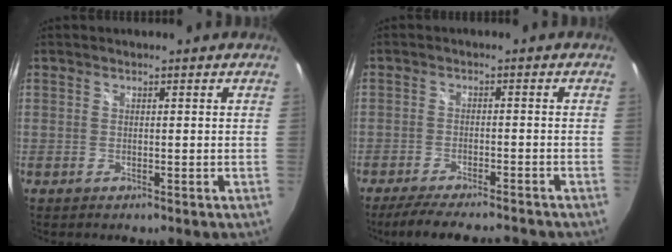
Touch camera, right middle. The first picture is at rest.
{"total": 11.6, "force": [-10.1, 1.9, 5.4], "torque": [-0.115, -0.017, -0.154]}